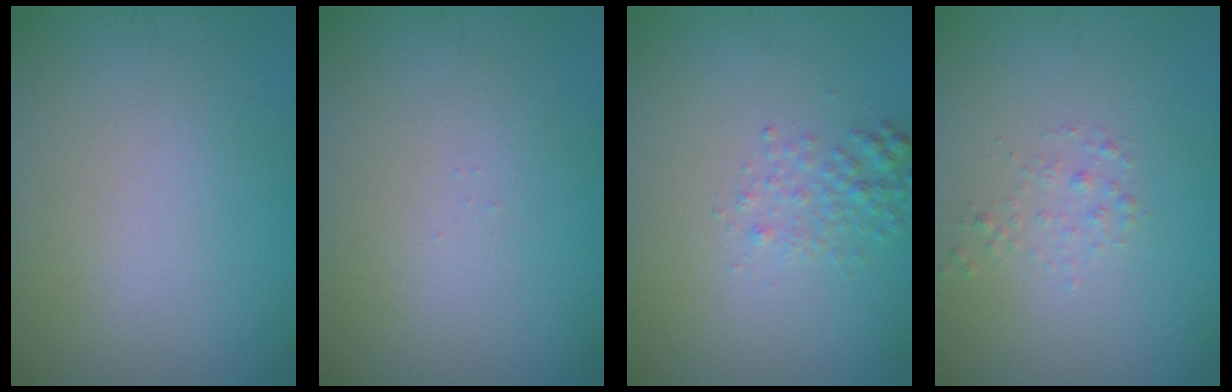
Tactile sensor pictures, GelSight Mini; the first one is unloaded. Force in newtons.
{"total": 0.0}
{"total": 1.8, "press": 1.8, "slide": 0.1}
{"total": 1.0, "press": 1.0, "slide": 0.0}